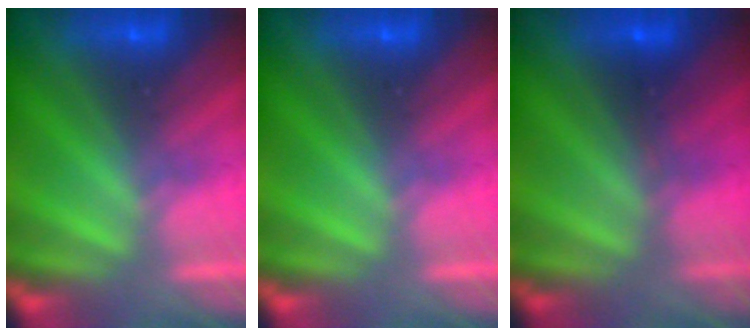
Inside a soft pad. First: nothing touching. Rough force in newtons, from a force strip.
{"total": 0.0}
{"total": 2.5}